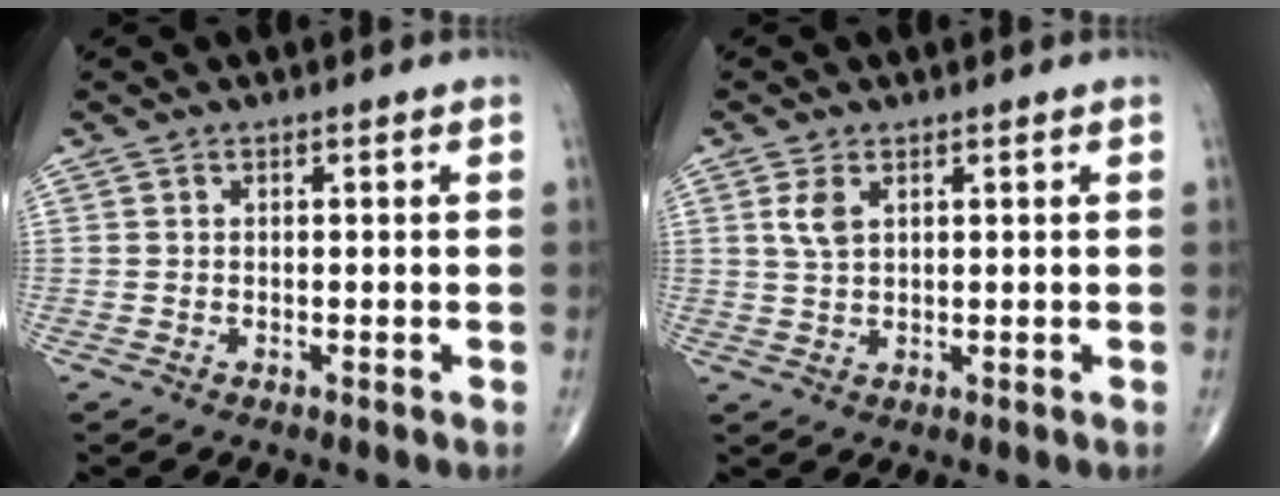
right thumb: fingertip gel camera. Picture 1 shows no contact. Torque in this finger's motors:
{"motor_torque": [-0.26, 0.25, 0.36, 0.11, 0.00]}